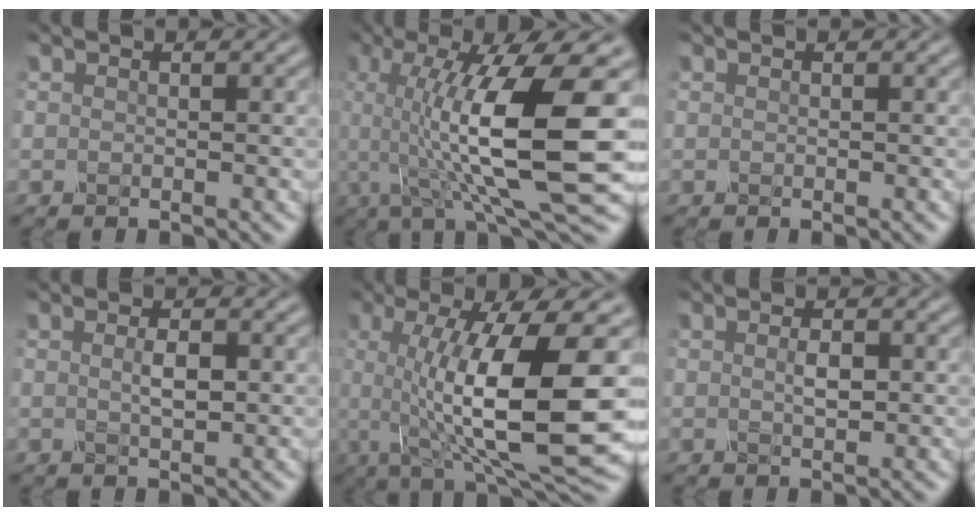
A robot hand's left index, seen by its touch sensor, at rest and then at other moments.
{"total": 13.4, "force": [0.3, 3.0, 13.0], "torque": [-0.204, 0.003, 0.009]}
{"total": 0.0}
{"total": 1.7, "force": [0.2, 0.6, 1.6], "torque": [-0.032, 0.001, 0.002]}
{"total": 13.2, "force": [-0.3, 3.3, 12.8], "torque": [-0.191, -0.009, -0.002]}
{"total": 1.4, "force": [0.1, 0.6, 1.2], "torque": [-0.026, 0.000, 0.002]}